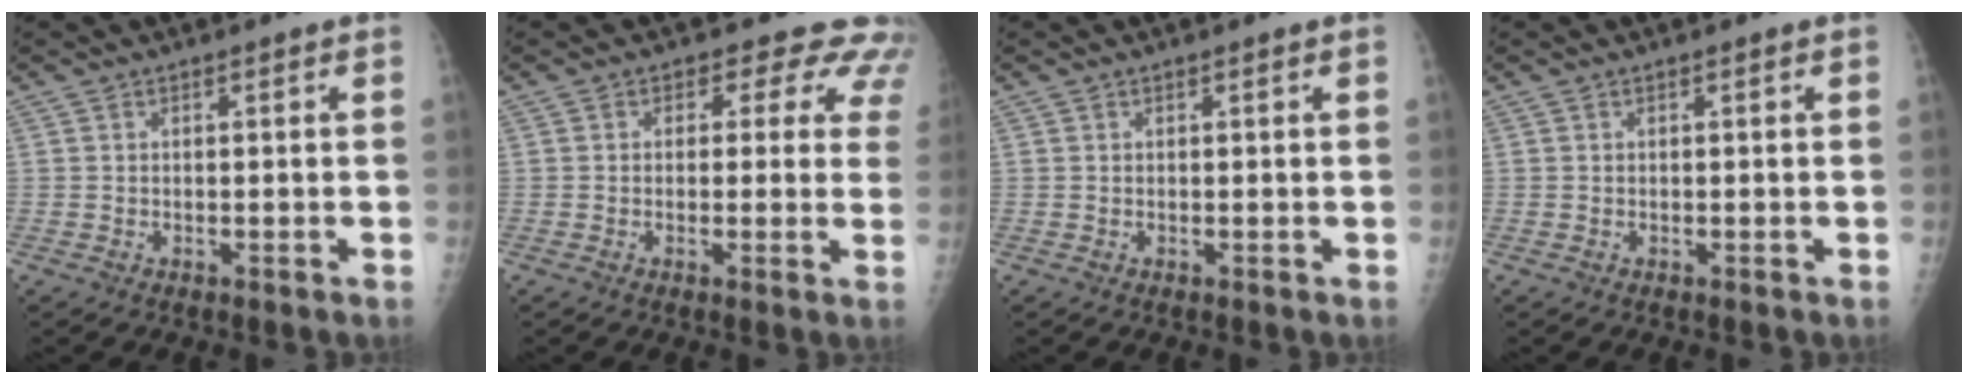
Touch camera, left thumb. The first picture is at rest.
{"total": 6.9, "force": [5.1, 4.3, 1.8], "torque": [0.030, -0.015, 0.033]}
{"total": 0.0}
{"total": 0.0}